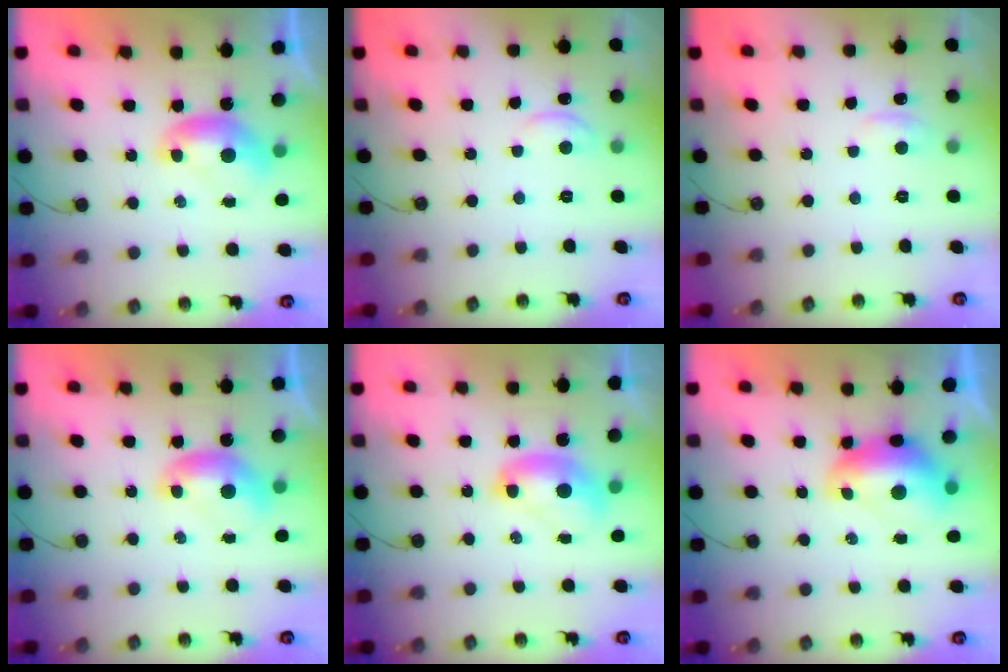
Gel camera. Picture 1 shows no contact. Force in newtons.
{"total": 1.0, "press": 0.9, "slide": 0.4}
{"total": 1.3, "press": 1.0, "slide": 0.7}
{"total": 0.0}
{"total": 2.3, "press": 2.3, "slide": 0.3}
{"total": 2.6, "press": 2.5, "slide": 0.7}